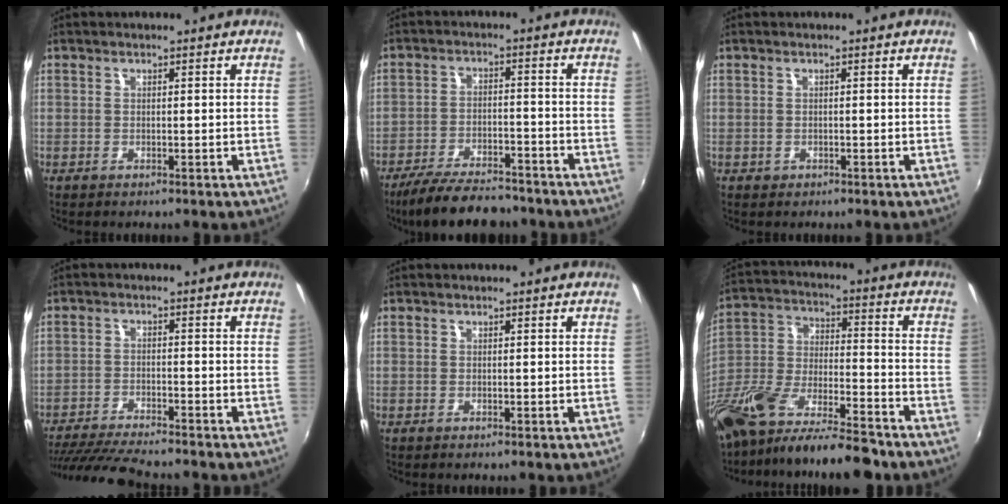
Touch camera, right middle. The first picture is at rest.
{"total": 13.9, "force": [-11.7, 3.9, 6.4], "torque": [-0.139, -0.014, -0.183]}
{"total": 0.6, "force": [-0.3, 0.5, 0.1], "torque": [-0.002, -0.001, -0.001]}
{"total": 11.9, "force": [-10.7, 0.9, 5.0], "torque": [-0.119, -0.017, -0.183]}
{"total": 0.0}
{"total": 20.3, "force": [-15.2, 5.7, 12.2], "torque": [-0.250, -0.031, -0.264]}